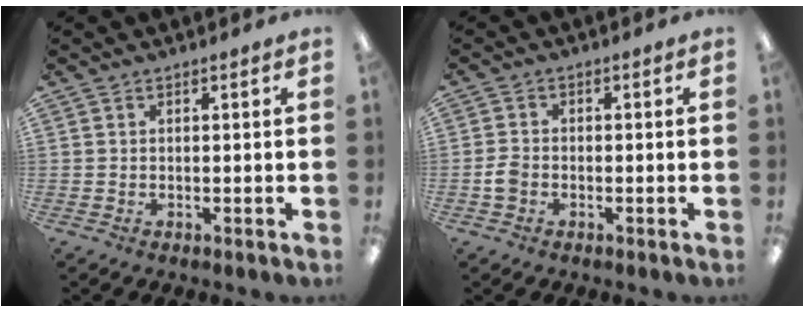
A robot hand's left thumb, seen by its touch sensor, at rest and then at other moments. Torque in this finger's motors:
{"motor_torque": [-0.24, 0.31, 0.24, -0.26, 0.08]}